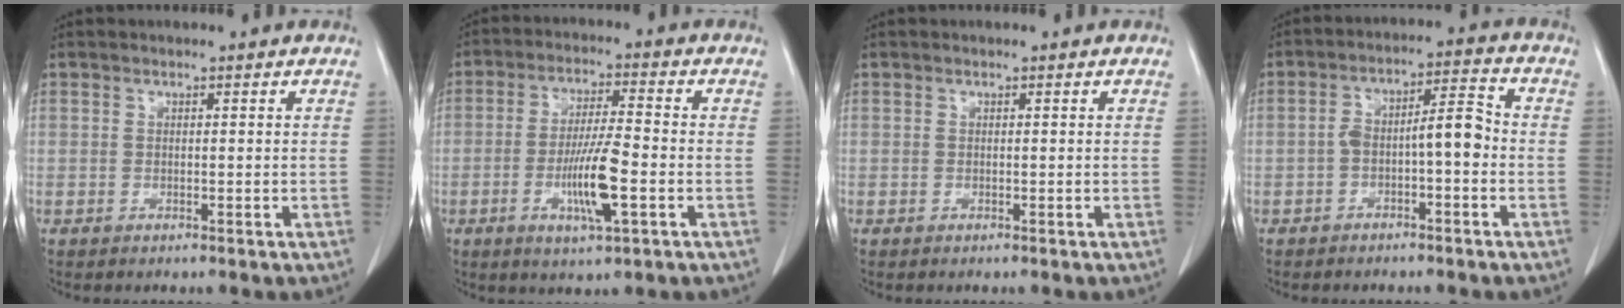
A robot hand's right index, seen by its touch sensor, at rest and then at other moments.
{"total": 9.1, "force": [-2.8, 1.0, 8.6], "torque": [-0.159, -0.007, -0.051]}
{"total": 0.0}
{"total": 6.5, "force": [-1.7, 1.6, 6.1], "torque": [-0.104, 0.032, -0.027]}